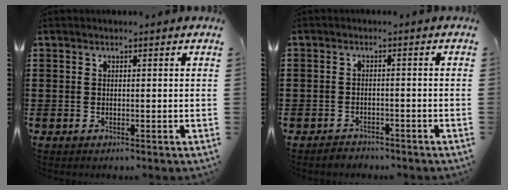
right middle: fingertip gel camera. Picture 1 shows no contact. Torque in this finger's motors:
{"motor_torque": [0.06, 0.02, -0.58, -0.20]}